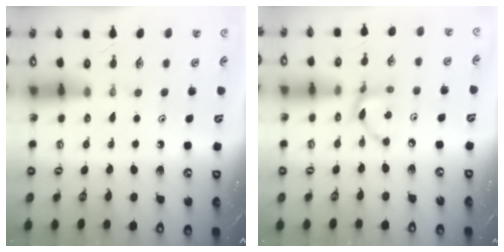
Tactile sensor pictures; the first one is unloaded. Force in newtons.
{"total": 5.9, "press": 5.9, "slide": 0.2}